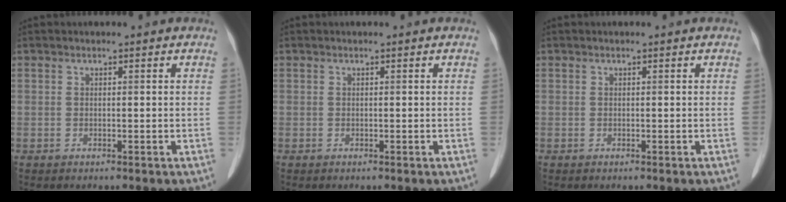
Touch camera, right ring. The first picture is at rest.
{"total": 0.0}
{"total": 0.0}